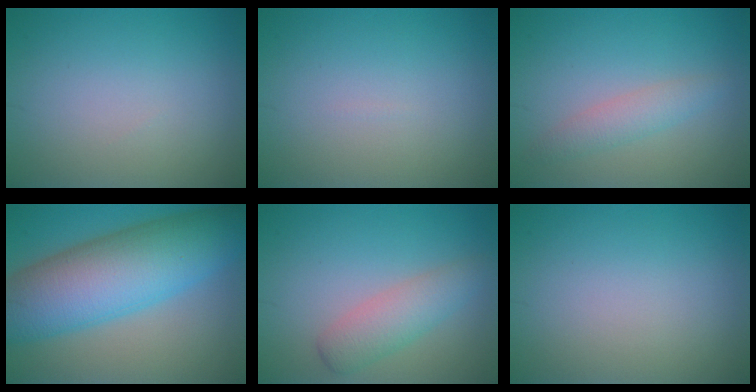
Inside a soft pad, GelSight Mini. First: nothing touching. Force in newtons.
{"total": 0.0}
{"total": 2.1, "press": 2.1, "slide": 0.1}
{"total": 11.7, "press": 11.7, "slide": 0.1}
{"total": 3.2, "press": 3.2, "slide": 0.1}
{"total": 0.0}